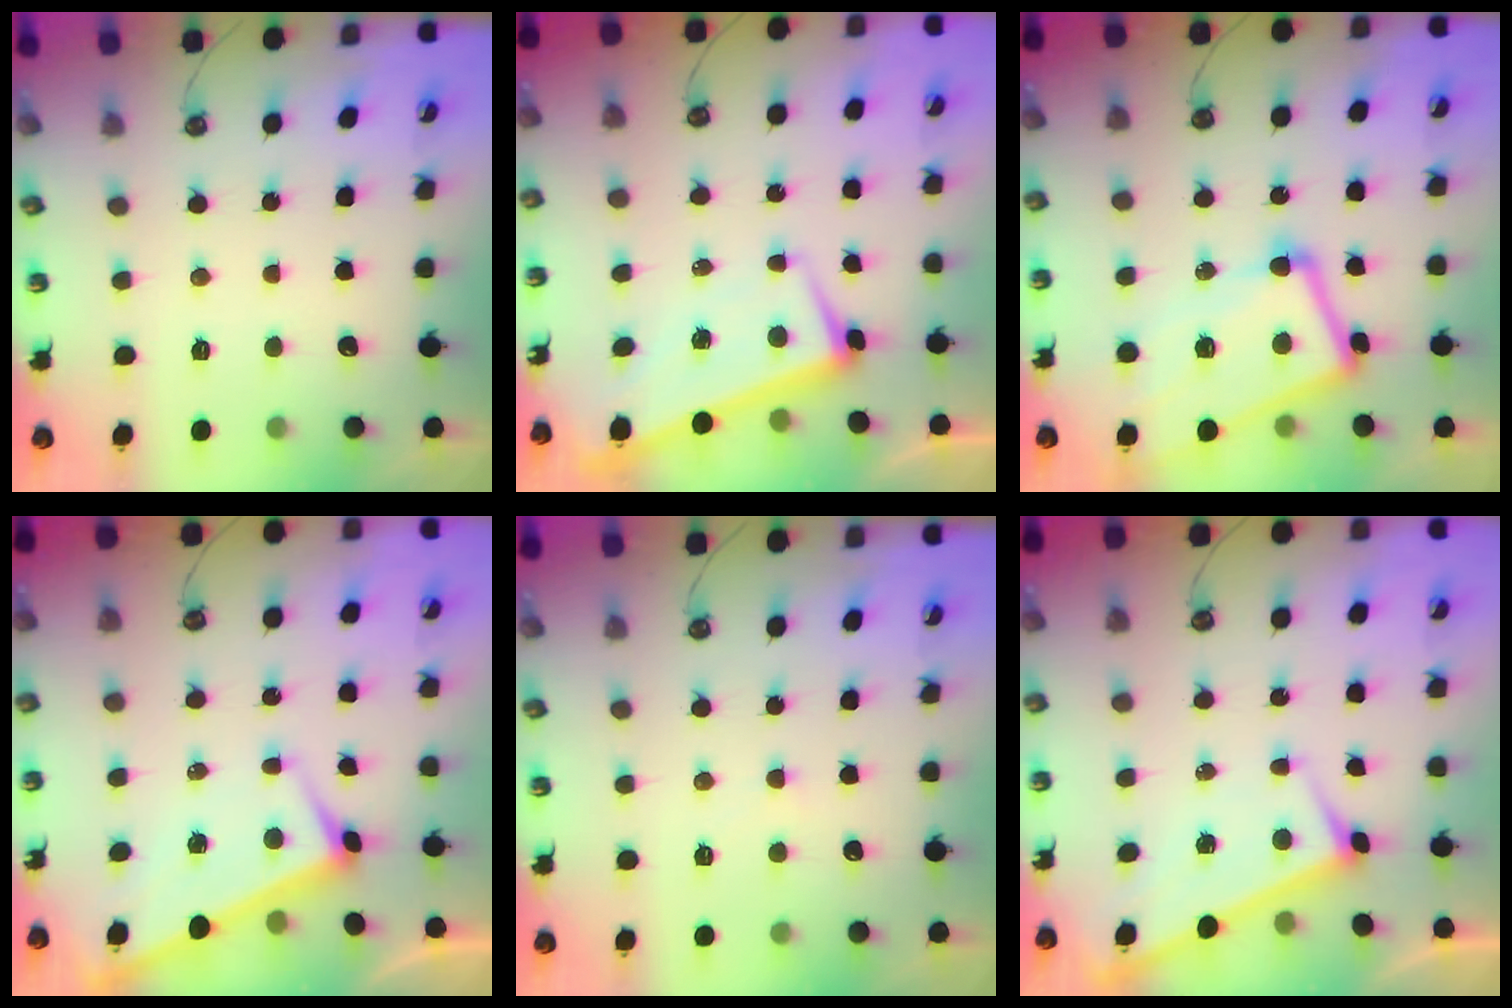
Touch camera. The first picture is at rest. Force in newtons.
{"total": 1.6, "press": 0.6, "slide": 1.4}
{"total": 10.1, "press": 10.0, "slide": 1.5}
{"total": 3.2, "press": 3.2, "slide": 0.0}
{"total": 2.0, "press": 2.0, "slide": 0.4}
{"total": 3.3, "press": 3.3, "slide": 0.2}